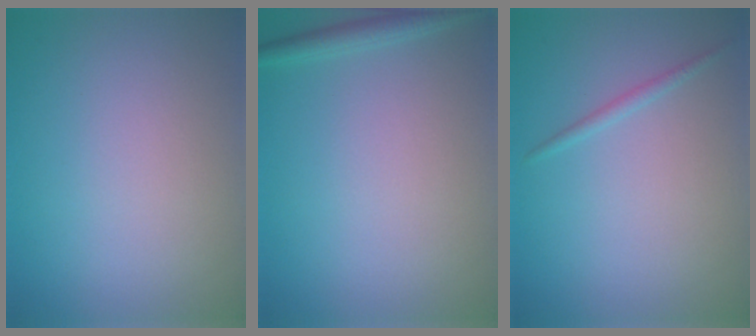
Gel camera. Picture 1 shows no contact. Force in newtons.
{"total": 1.6, "press": 1.6, "slide": 0.1}
{"total": 0.9, "press": 0.9, "slide": 0.1}